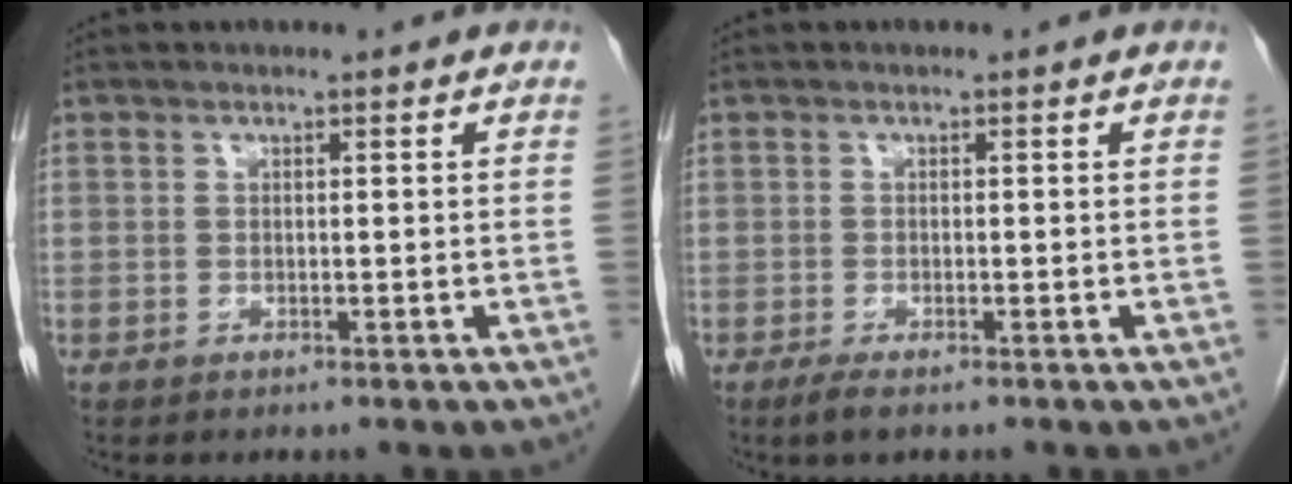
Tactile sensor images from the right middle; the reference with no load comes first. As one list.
[{"total": 1.9, "force": [-1.3, 0.4, 1.4], "torque": [-0.032, -0.006, -0.022]}]